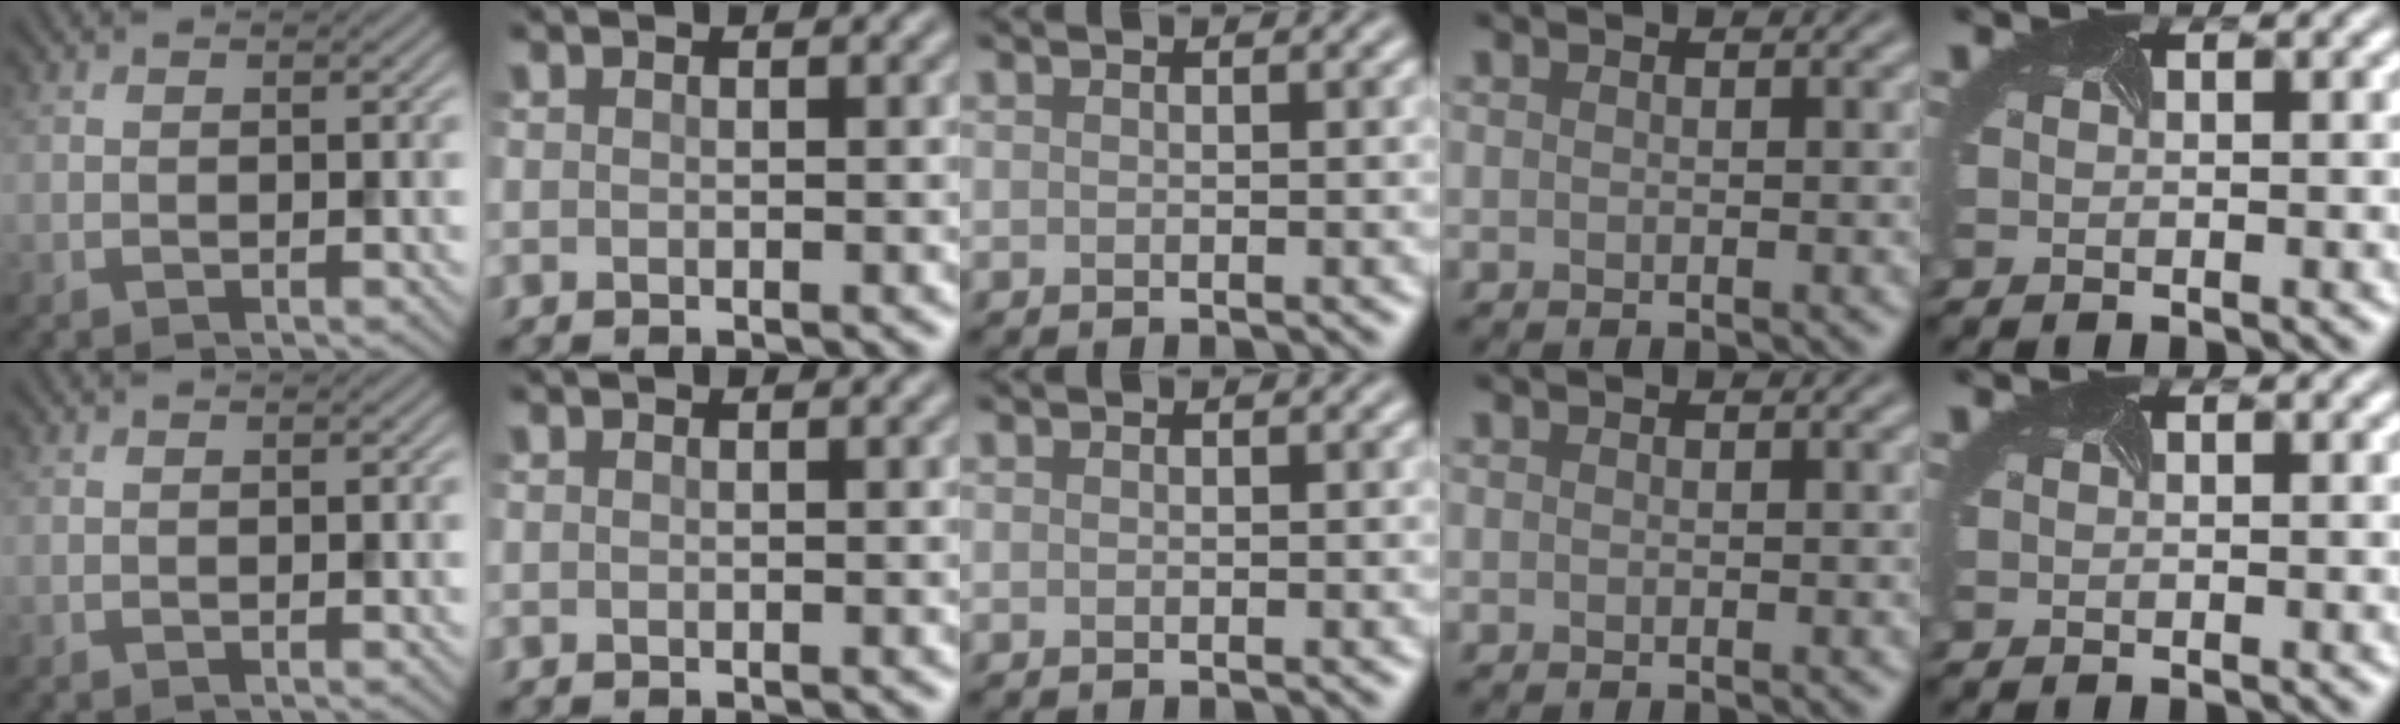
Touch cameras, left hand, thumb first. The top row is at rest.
{}